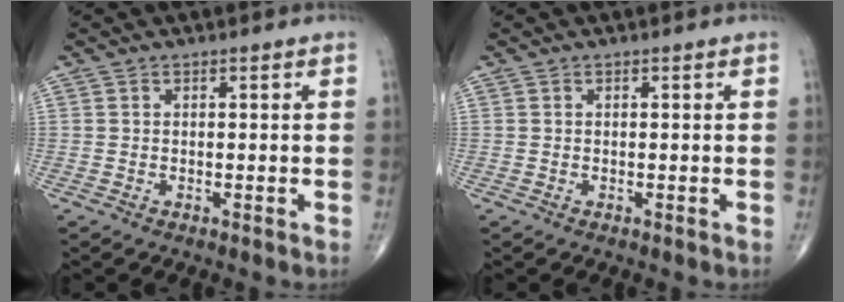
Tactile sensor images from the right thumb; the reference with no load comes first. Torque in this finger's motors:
{"motor_torque": [-0.12, 0.12, -0.05, 0.04, 0.00]}